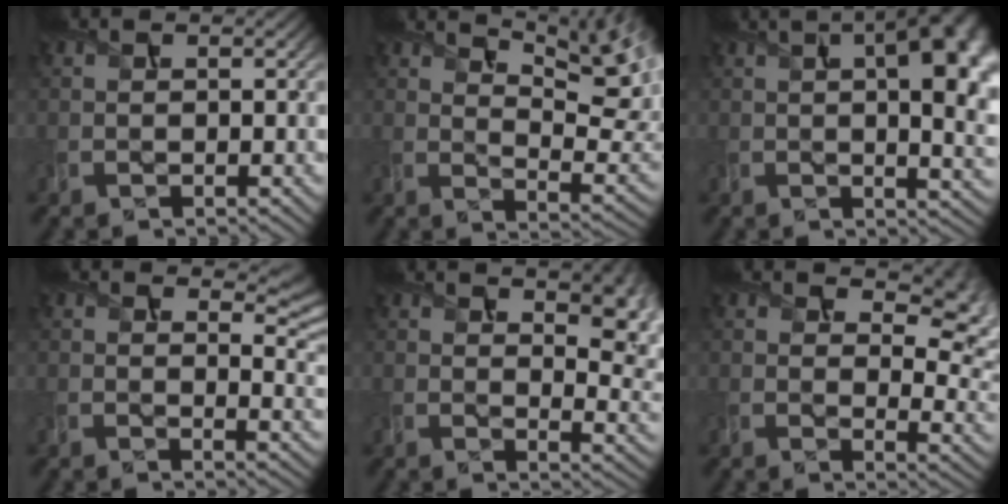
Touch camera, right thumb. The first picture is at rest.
{"total": 13.4, "force": [8.2, 4.0, 9.8], "torque": [-0.159, 0.006, 0.122]}
{"total": 15.5, "force": [2.9, 6.6, 13.8], "torque": [-0.164, 0.018, 0.040]}
{"total": 6.4, "force": [3.7, 2.7, 4.5], "torque": [-0.065, -0.007, 0.062]}
{"total": 11.0, "force": [5.3, 4.2, 8.7], "torque": [-0.121, 0.009, 0.083]}
{"total": 10.8, "force": [5.7, 5.3, 7.4], "torque": [-0.107, -0.012, 0.100]}